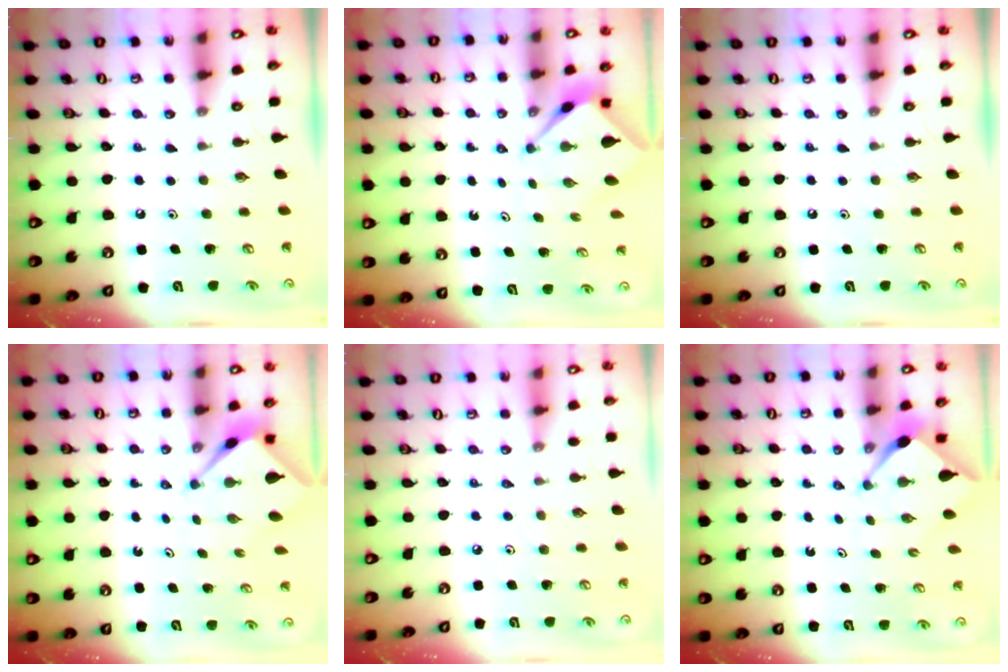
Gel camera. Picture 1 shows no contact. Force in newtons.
{"total": 2.6, "press": 2.6, "slide": 0.1}
{"total": 0.0}
{"total": 2.6, "press": 2.6, "slide": 0.1}
{"total": 2.7, "press": 2.6, "slide": 0.6}
{"total": 2.7, "press": 2.6, "slide": 0.3}